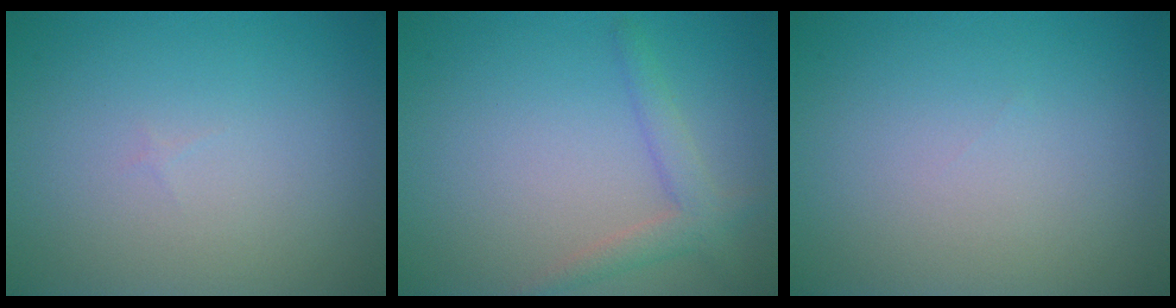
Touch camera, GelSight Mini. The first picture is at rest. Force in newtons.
{"total": 2.3, "press": 2.3, "slide": 0.1}
{"total": 0.0}